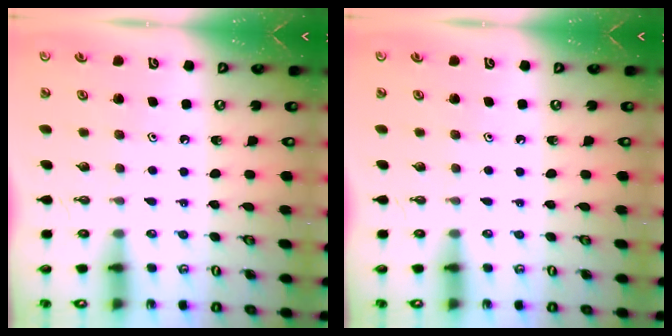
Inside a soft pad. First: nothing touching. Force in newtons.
{"total": 0.0}